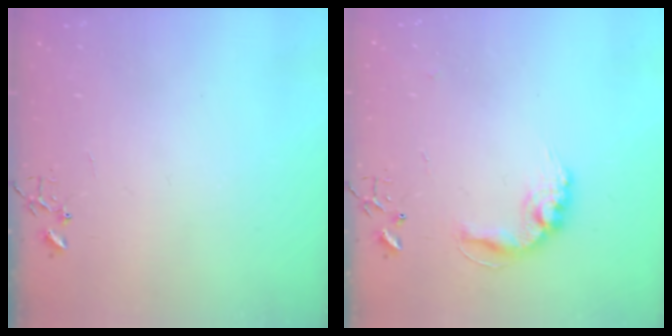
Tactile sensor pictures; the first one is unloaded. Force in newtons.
{"total": 13.8, "press": 13.8, "slide": 1.0}